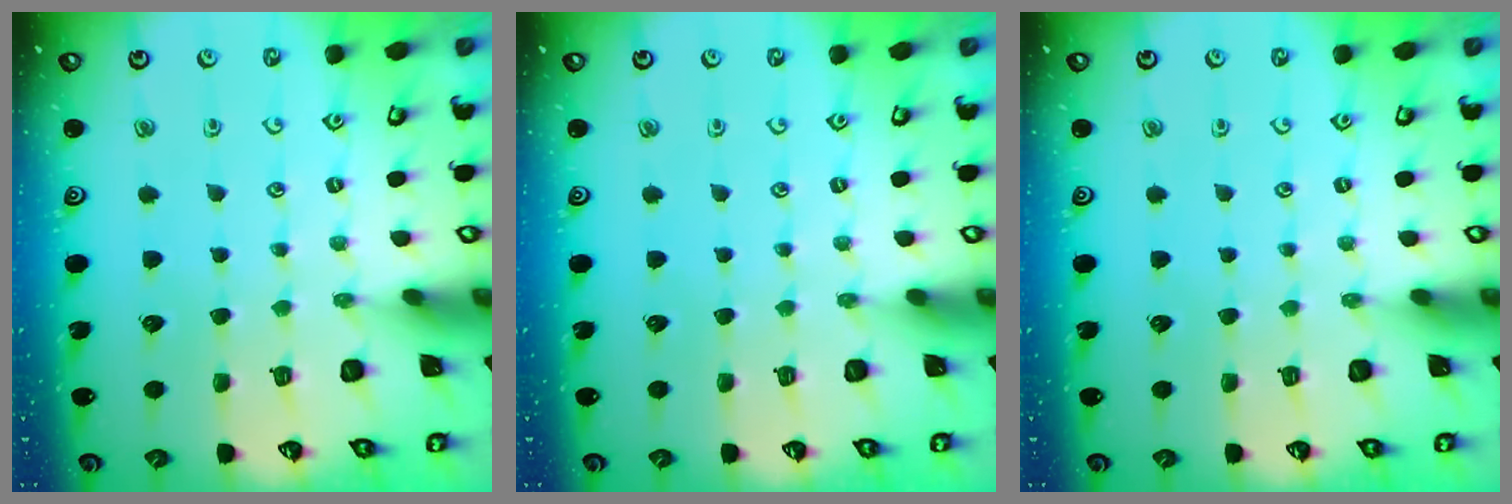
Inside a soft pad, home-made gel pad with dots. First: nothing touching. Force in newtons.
{"total": 0.0}
{"total": 0.0}